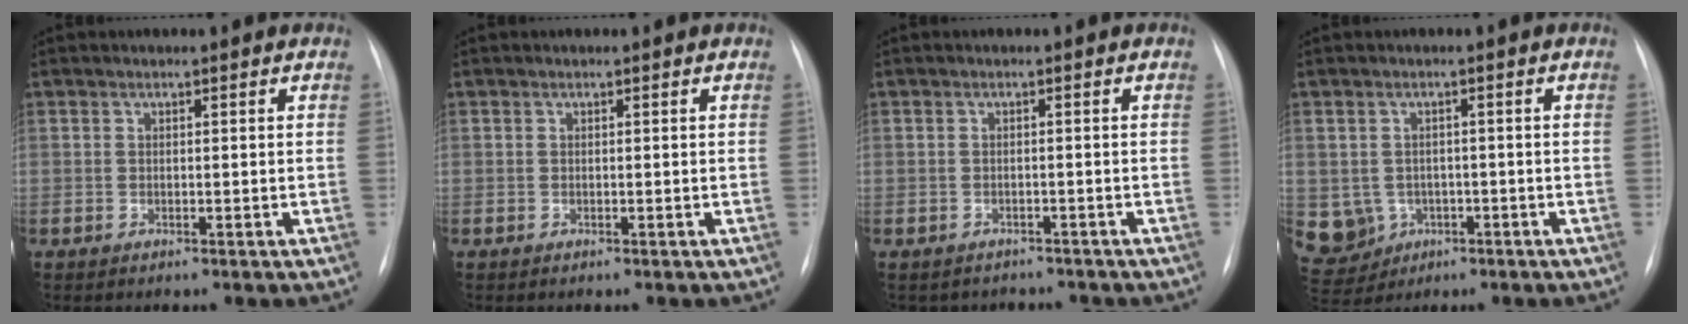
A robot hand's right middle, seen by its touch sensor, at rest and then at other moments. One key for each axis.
{"total": 0.0}
{"total": 4.5, "fx": -4.1, "fy": 1.9, "fz": 0.1, "tx": -0.001, "ty": 0.008, "tz": -0.046}
{"total": 7.6, "fx": -2.0, "fy": 7.2, "fz": 1.5, "tx": -0.049, "ty": 0.012, "tz": -0.018}